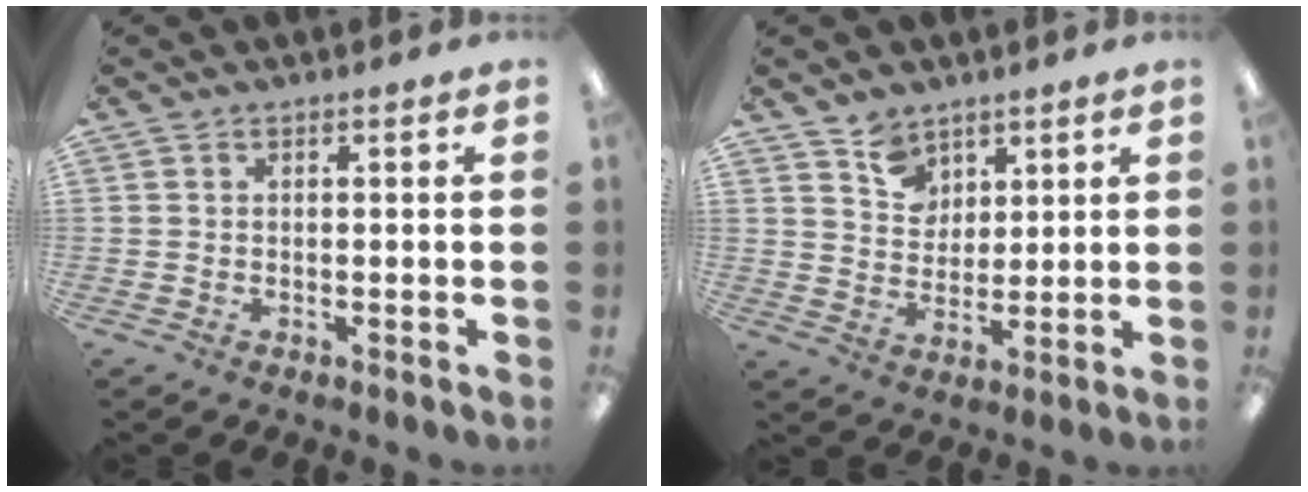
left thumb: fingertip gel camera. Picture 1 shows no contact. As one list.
[{"total": 7.2, "force": [5.2, 5.0, 1.0], "torque": [-0.014, -0.027, 0.095]}]